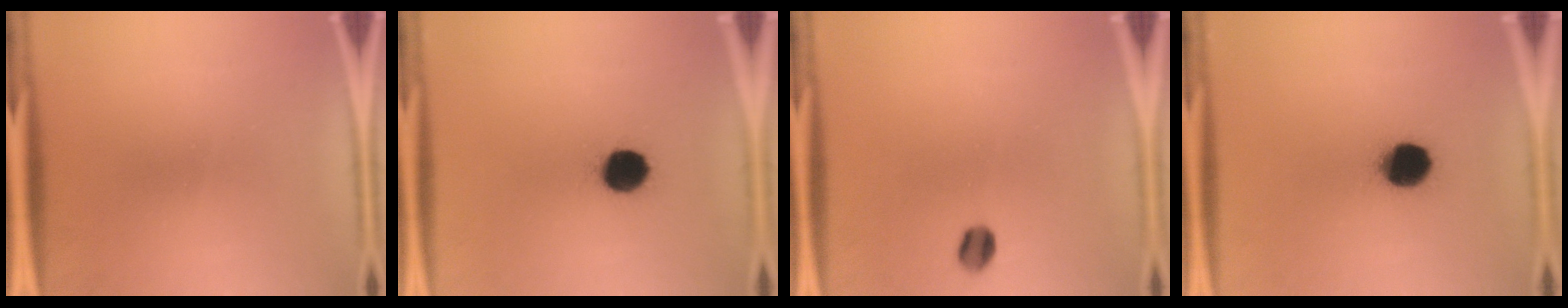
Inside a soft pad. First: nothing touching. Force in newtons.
{"total": 8.5}
{"total": 3.4}
{"total": 10.5}